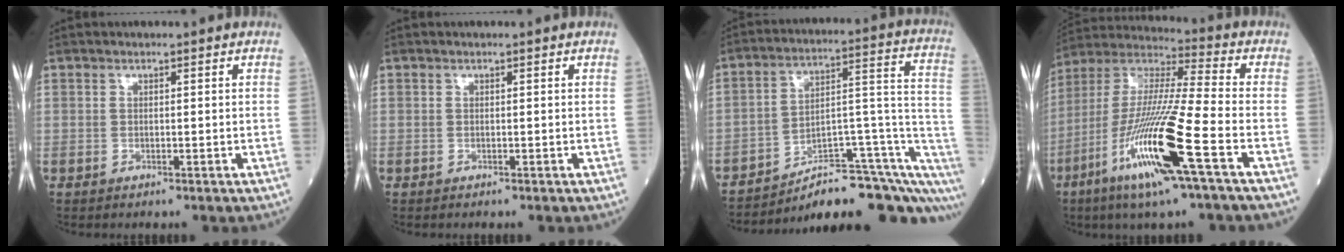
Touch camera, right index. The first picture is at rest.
{"total": 0.0}
{"total": 21.0, "force": [-16.8, 4.5, 11.8], "torque": [-0.070, 0.063, -0.231]}
{"total": 18.8, "force": [-8.1, 0.2, 16.9], "torque": [-0.368, -0.034, -0.161]}